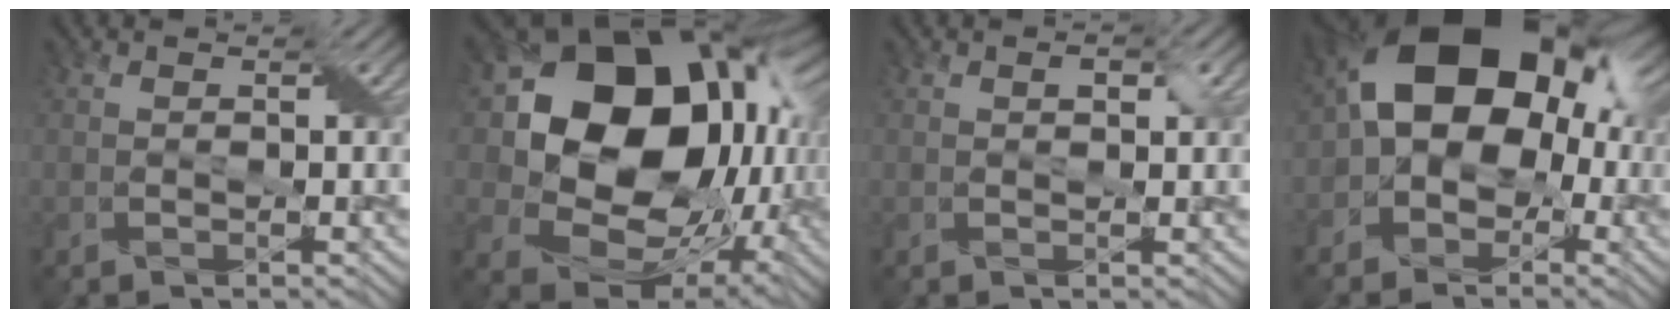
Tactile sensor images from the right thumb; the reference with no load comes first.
{"total": 19.3, "force": [3.1, 15.2, 11.6], "torque": [-0.237, -0.028, 0.084]}
{"total": 1.1, "force": [0.5, 0.5, 0.8], "torque": [-0.012, -0.001, 0.008]}
{"total": 15.2, "force": [0.6, 11.0, 10.5], "torque": [-0.145, 0.001, 0.005]}